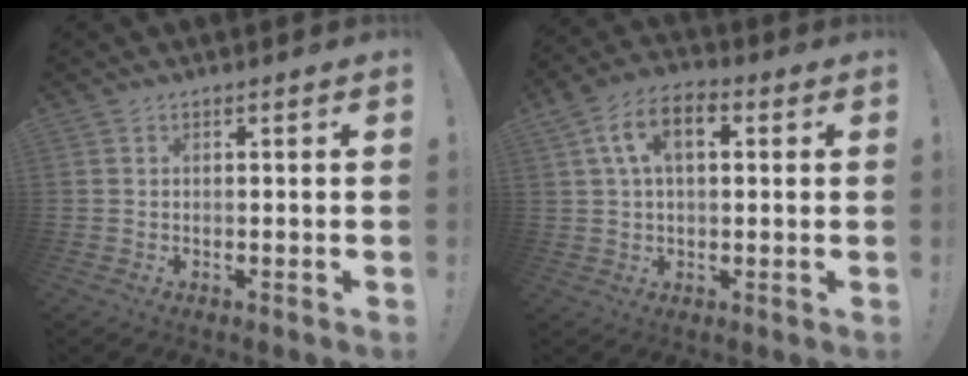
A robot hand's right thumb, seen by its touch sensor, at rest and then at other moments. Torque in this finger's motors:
{"motor_torque": [0.12, 0.30, 0.62, -0.28, 0.09]}